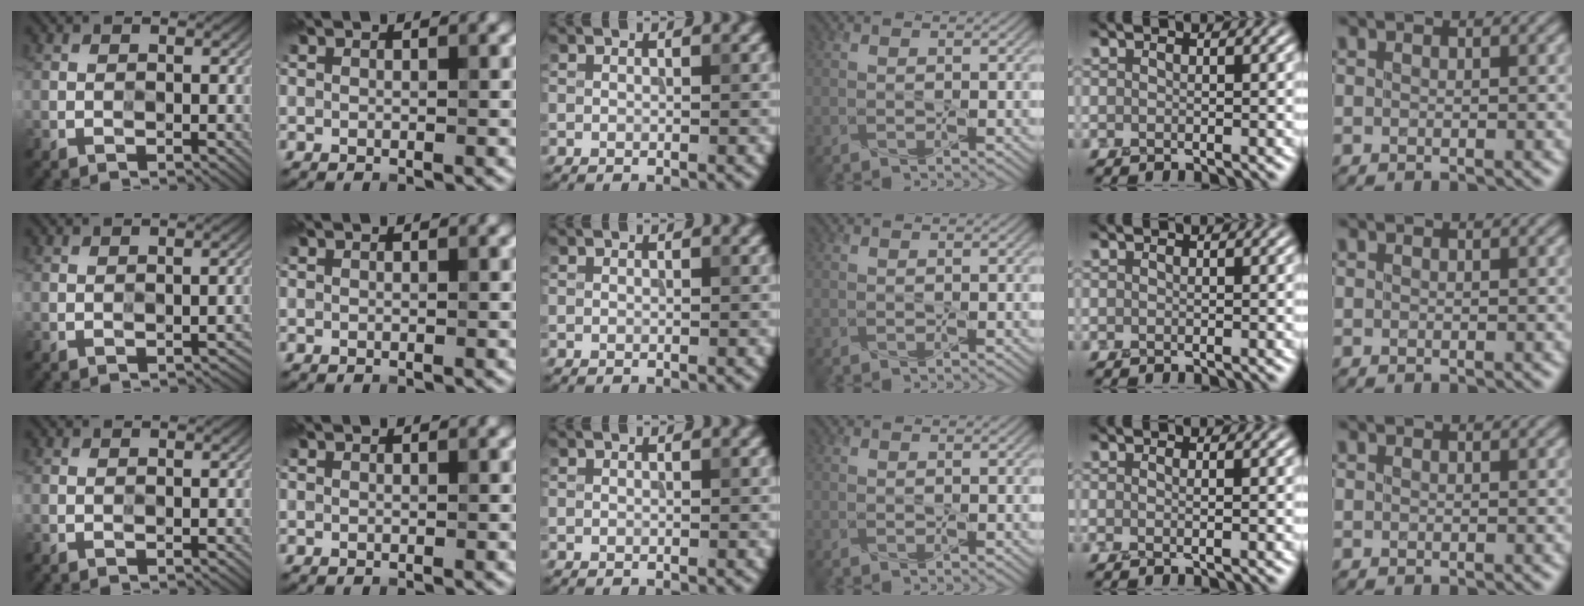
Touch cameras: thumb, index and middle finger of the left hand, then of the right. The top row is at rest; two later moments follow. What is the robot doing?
{"motion": "screw", "object": "flashlight"}